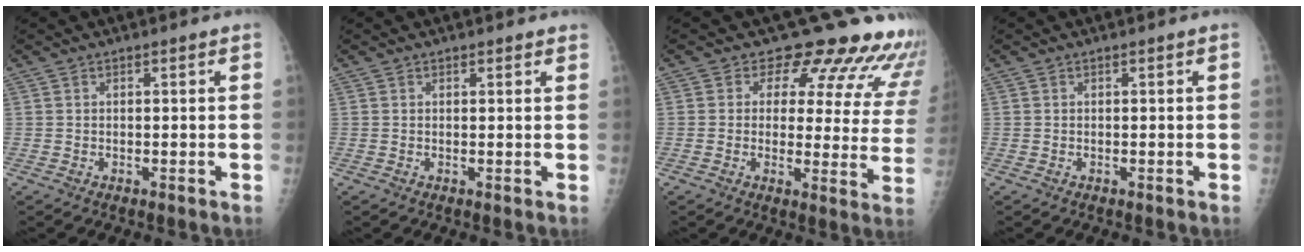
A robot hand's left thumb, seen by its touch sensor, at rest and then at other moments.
{"total": 1.0, "force": [0.9, 0.4, 0.3], "torque": [0.000, -0.004, 0.009]}
{"total": 16.5, "force": [14.5, 6.4, 4.7], "torque": [0.001, -0.103, 0.141]}
{"total": 0.0}